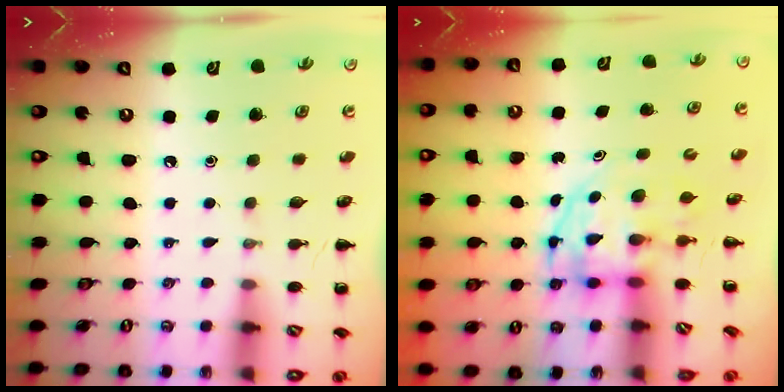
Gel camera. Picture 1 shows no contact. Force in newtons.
{"total": 3.7, "press": 3.7, "slide": 0.5}